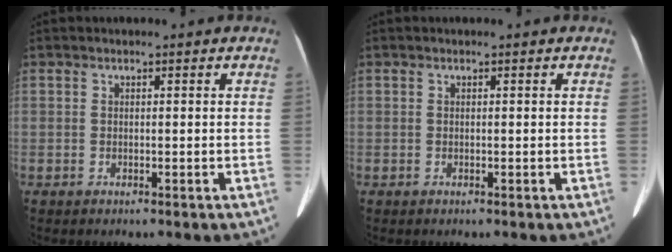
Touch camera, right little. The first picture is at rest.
{"total": 0.0}